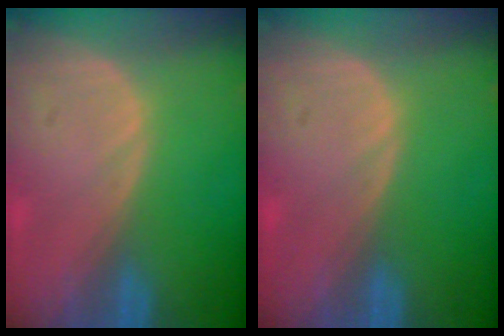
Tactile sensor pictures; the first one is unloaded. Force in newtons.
{"total": 0.0}